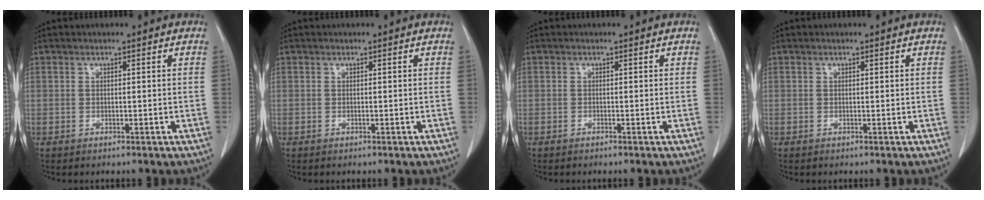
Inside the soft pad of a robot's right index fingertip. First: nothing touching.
{"total": 0.0}
{"total": 0.0}
{"total": 0.0}